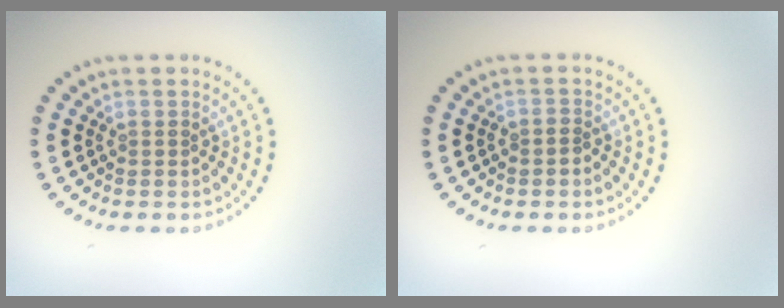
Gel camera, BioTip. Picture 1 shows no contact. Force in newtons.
{"total": 0.6, "press": 0.4, "slide": 0.5}